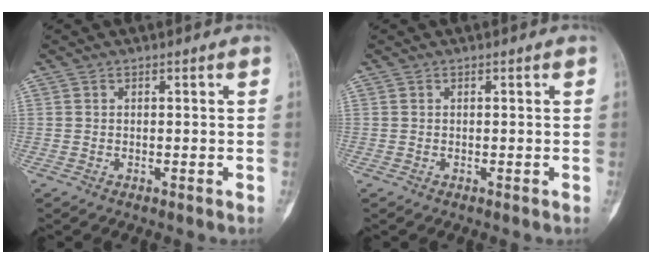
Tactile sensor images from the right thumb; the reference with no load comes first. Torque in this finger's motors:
{"motor_torque": [0.00, 0.00, 0.31, -0.21, 0.02]}